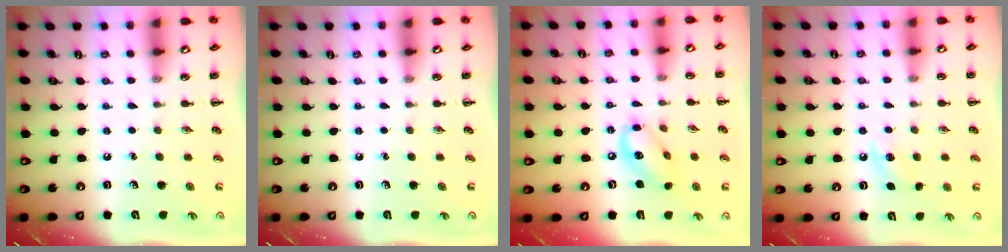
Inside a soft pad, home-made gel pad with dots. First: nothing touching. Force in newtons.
{"total": 0.0}
{"total": 10.9, "press": 10.6, "slide": 2.2}
{"total": 5.5, "press": 5.3, "slide": 1.6}